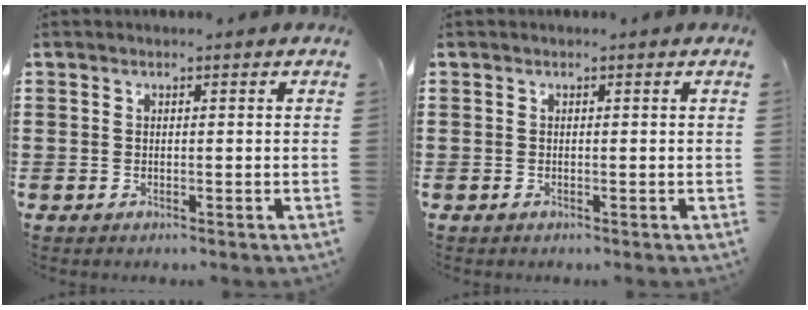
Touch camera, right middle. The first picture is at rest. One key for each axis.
{"total": 0.0}